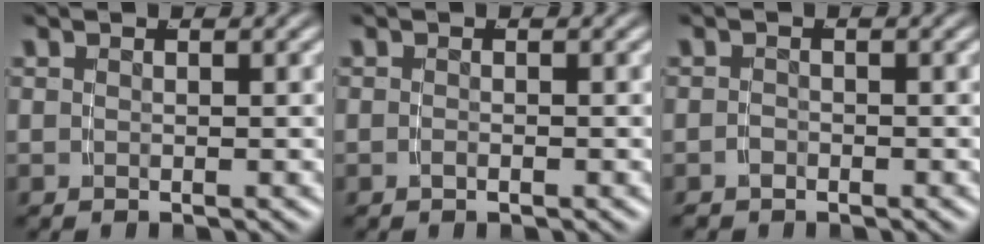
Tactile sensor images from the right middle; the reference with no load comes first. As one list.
[{"total": 0.6, "force": [-0.5, 0.0, 0.2], "torque": [-0.009, -0.002, -0.008]}, {"total": 1.0, "force": [-1.0, 0.1, -0.1], "torque": [-0.006, -0.011, -0.011]}]